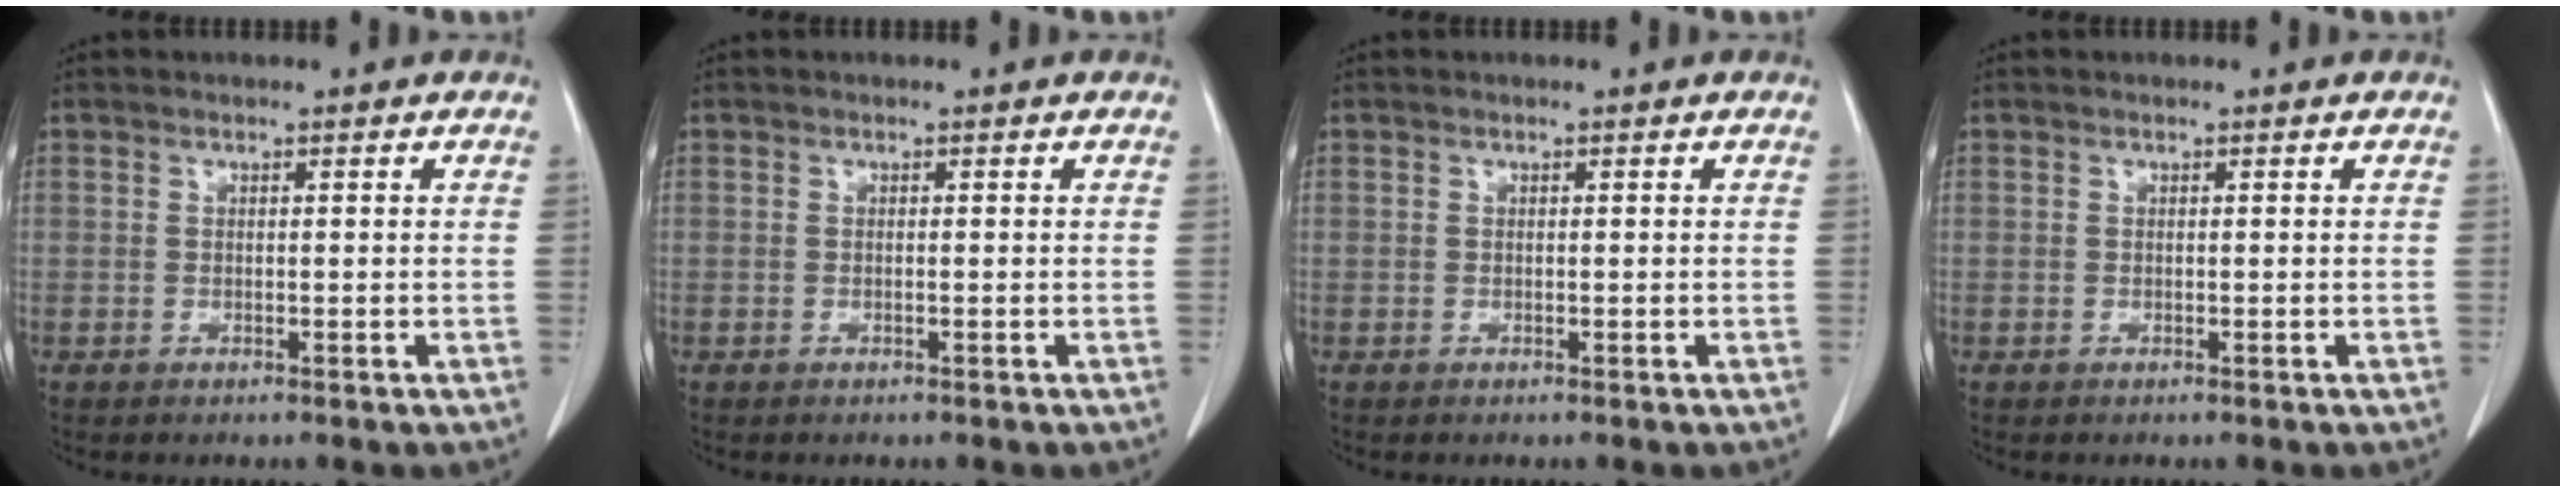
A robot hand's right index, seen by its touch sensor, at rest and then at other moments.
{"total": 0.0}
{"total": 0.0}
{"total": 0.0}